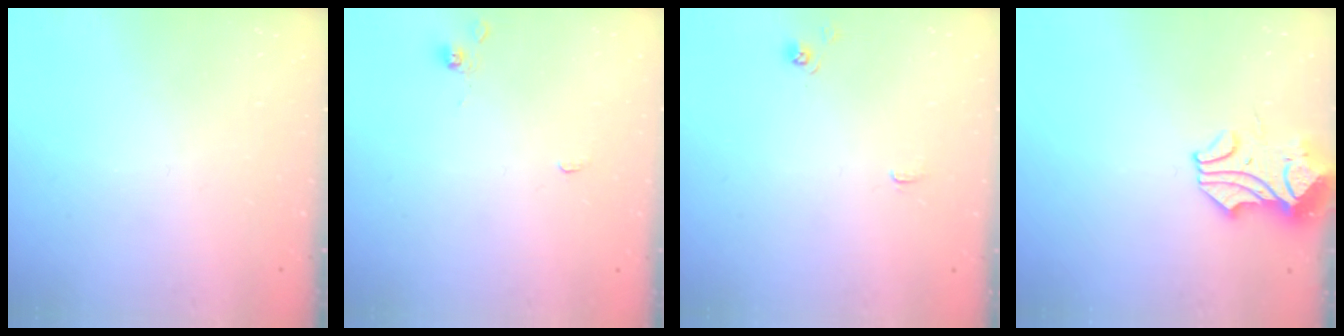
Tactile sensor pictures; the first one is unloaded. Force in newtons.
{"total": 0.0}
{"total": 1.2, "press": 1.2, "slide": 0.3}
{"total": 1.1, "press": 0.6, "slide": 0.9}